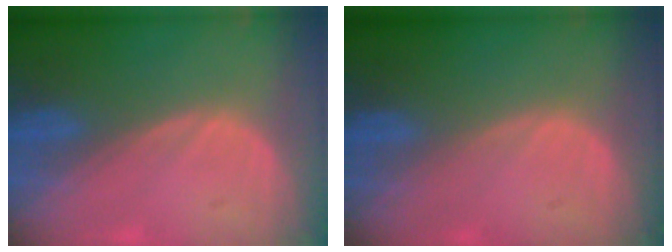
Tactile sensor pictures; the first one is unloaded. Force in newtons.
{"total": 0.0}